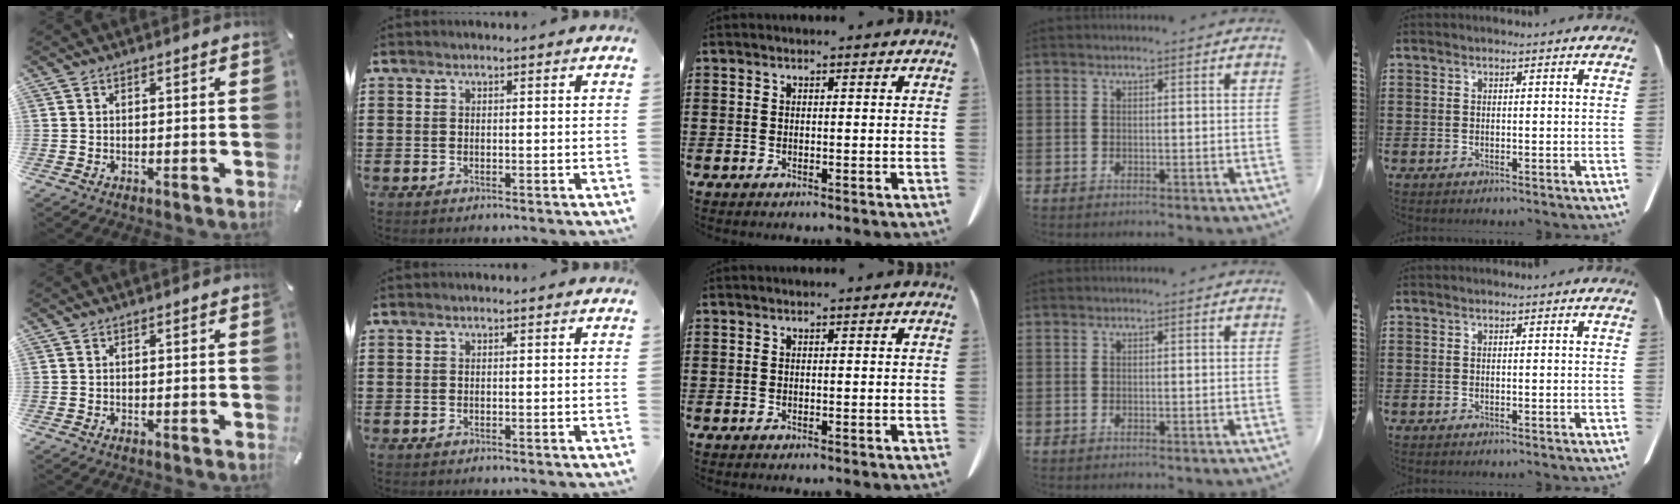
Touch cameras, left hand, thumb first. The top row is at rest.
{}